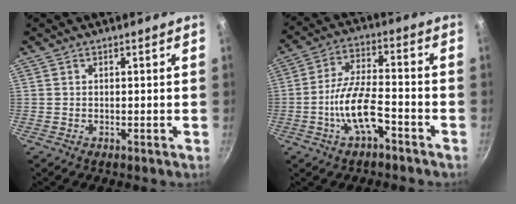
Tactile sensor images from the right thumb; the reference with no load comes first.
{"total": 10.5, "force": [-4.1, 4.3, 8.7], "torque": [-0.171, 0.038, -0.075]}